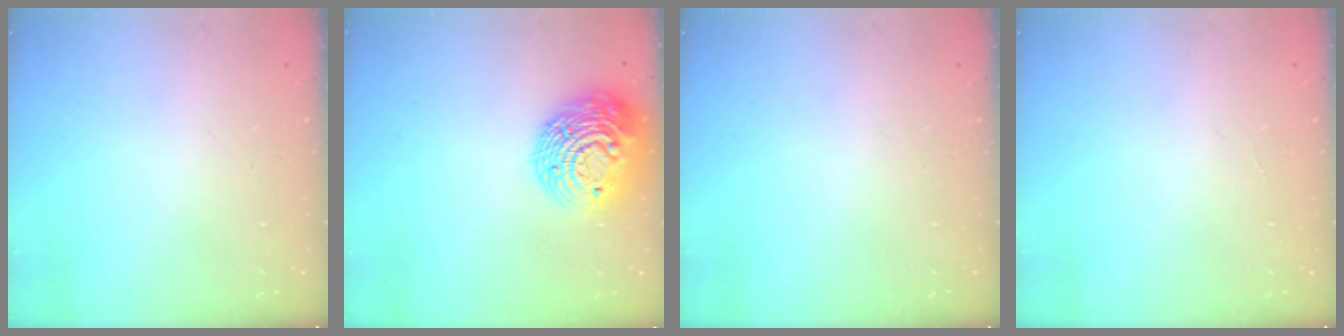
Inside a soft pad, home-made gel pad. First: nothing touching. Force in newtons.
{"total": 16.8, "press": 16.7, "slide": 1.3}
{"total": 0.0}
{"total": 1.3, "press": 1.3, "slide": 0.1}